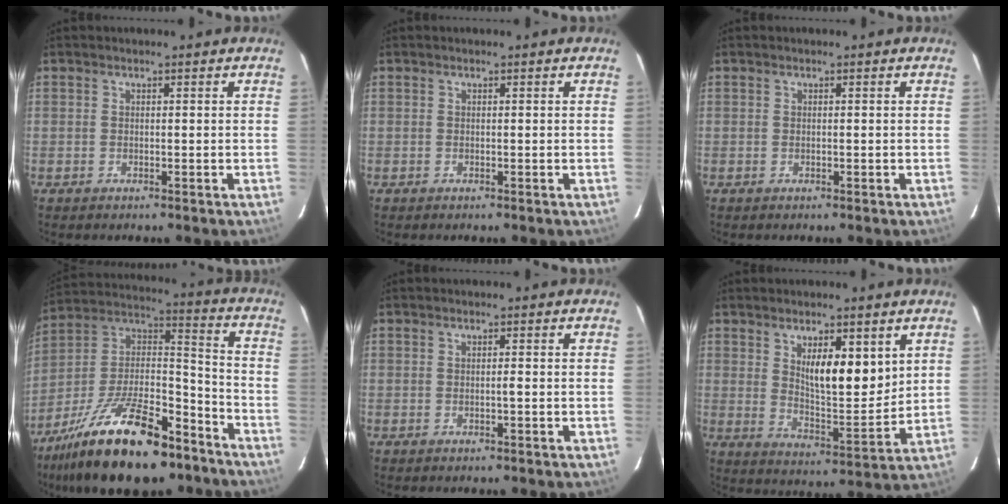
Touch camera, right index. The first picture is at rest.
{"total": 0.0}
{"total": 0.0}
{"total": 25.7, "force": [-17.7, 7.6, 17.1], "torque": [-0.306, -0.001, -0.301]}
{"total": 0.9, "force": [-0.2, 0.2, 0.8], "torque": [-0.017, 0.001, -0.004]}
{"total": 10.6, "force": [4.0, 3.7, 9.1], "torque": [-0.148, -0.009, 0.077]}